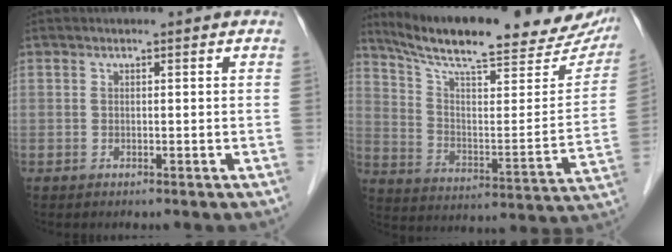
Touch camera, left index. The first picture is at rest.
{"total": 25.3, "force": [21.7, 4.2, 12.4], "torque": [-0.194, -0.040, 0.301]}